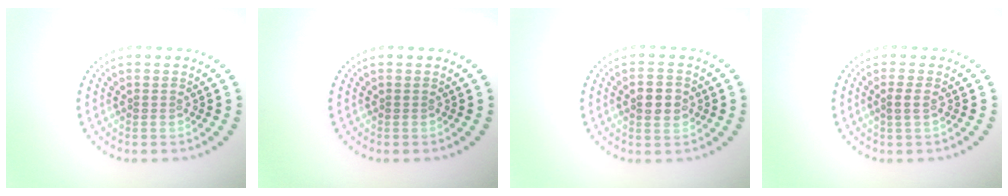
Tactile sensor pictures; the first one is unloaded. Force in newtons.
{"total": 0.0}
{"total": 2.9, "press": 2.9, "slide": 0.0}
{"total": 1.1, "press": 0.9, "slide": 0.6}